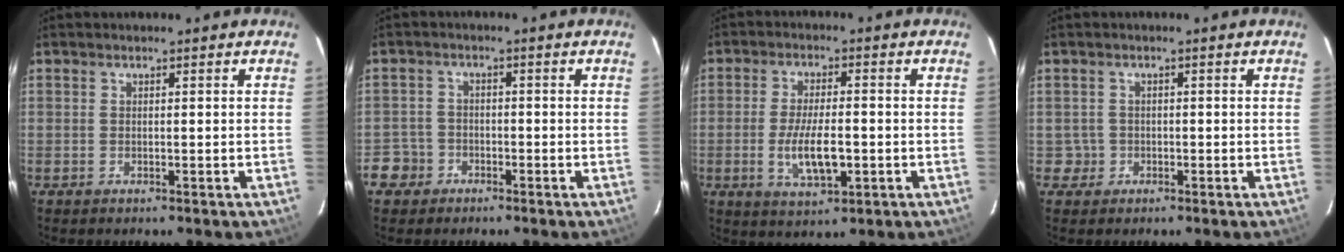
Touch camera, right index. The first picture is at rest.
{"total": 4.6, "force": [-2.4, 3.9, 0.1], "torque": [-0.005, 0.023, -0.048]}
{"total": 8.7, "force": [-2.0, 3.0, 7.9], "torque": [-0.156, -0.009, -0.032]}
{"total": 1.2, "force": [-0.2, 1.1, -0.3], "torque": [0.005, 0.006, 0.000]}